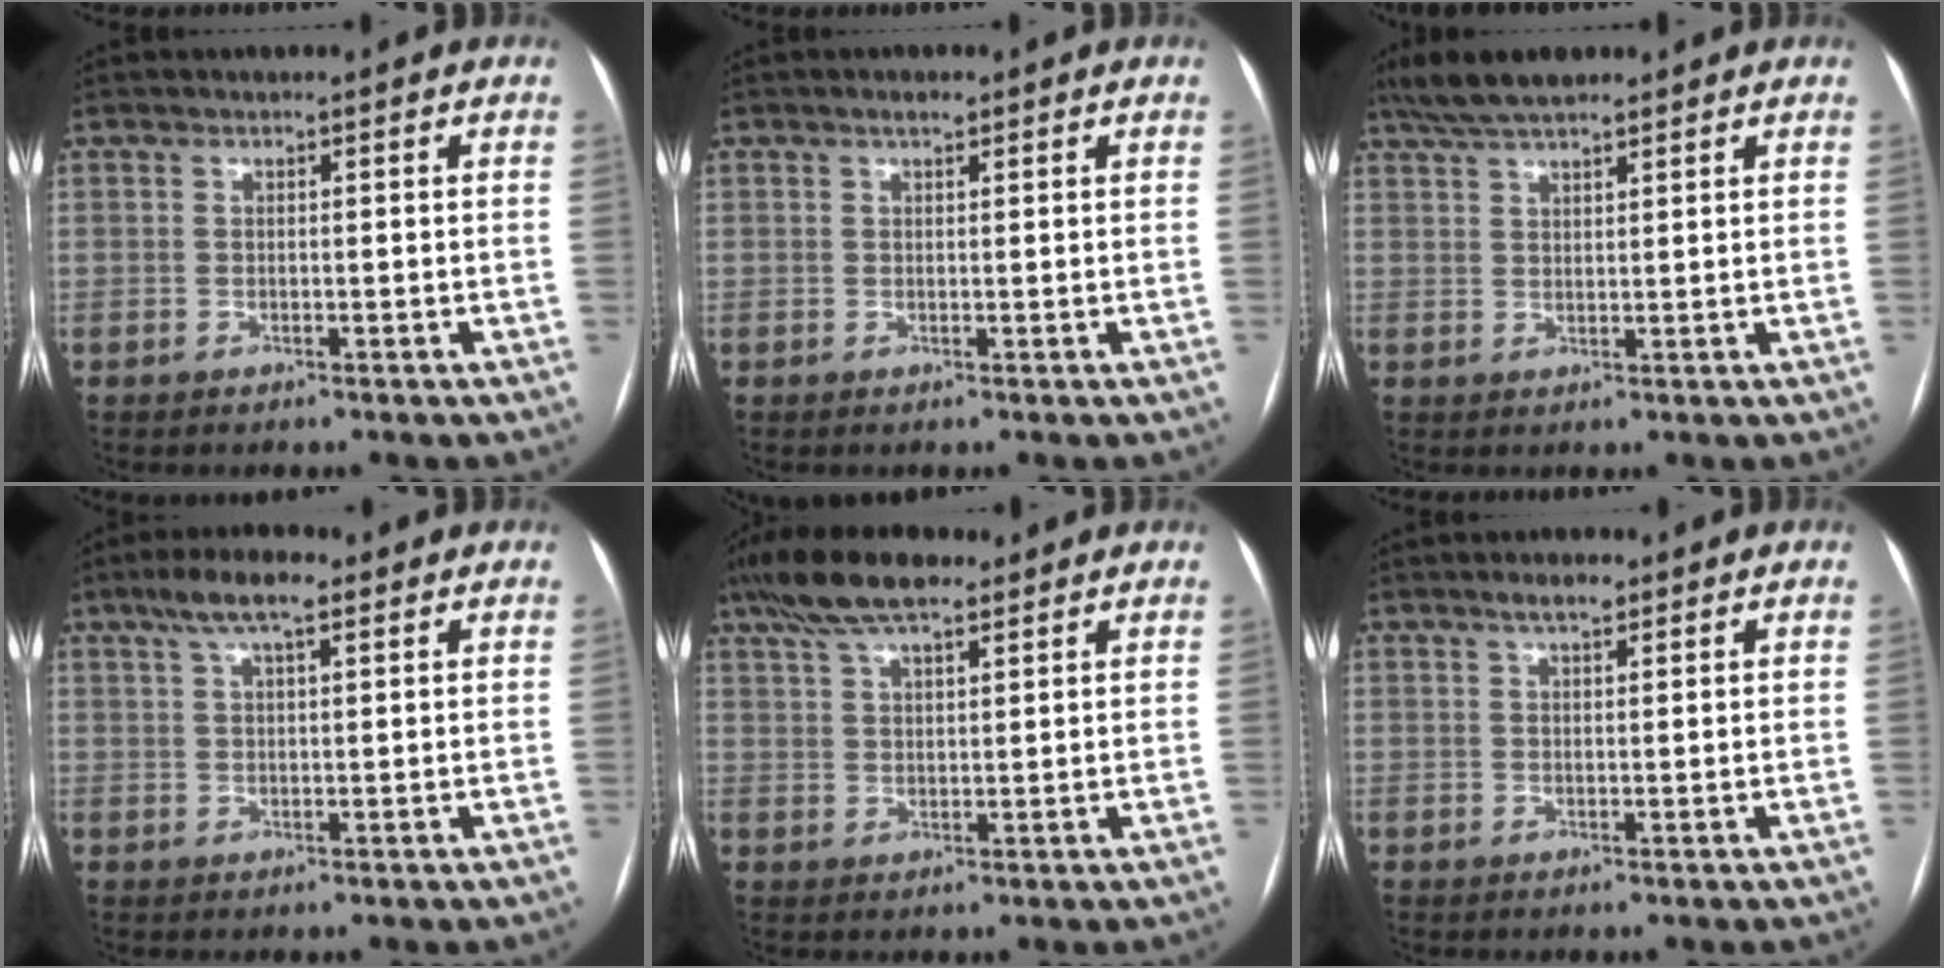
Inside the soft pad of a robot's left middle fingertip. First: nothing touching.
{"total": 1.1, "force": [0.8, 0.4, 0.7], "torque": [-0.014, 0.003, 0.013]}
{"total": 6.9, "force": [5.6, 1.4, 3.8], "torque": [-0.072, 0.027, 0.102]}
{"total": 6.3, "force": [3.9, 1.6, 4.8], "torque": [-0.095, 0.022, 0.067]}
{"total": 9.8, "force": [7.1, 2.8, 6.2], "torque": [-0.123, 0.030, 0.125]}
{"total": 2.9, "force": [1.9, 1.0, 1.9], "torque": [-0.035, 0.008, 0.031]}